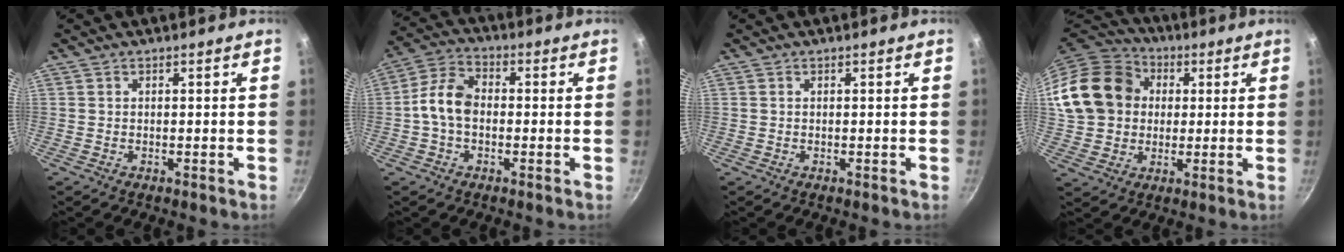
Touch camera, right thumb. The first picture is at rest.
{"total": 7.9, "force": [-0.8, 5.2, 5.9], "torque": [-0.107, 0.031, -0.029]}
{"total": 0.0}
{"total": 18.2, "force": [3.6, 15.0, 9.7], "torque": [-0.163, 0.031, 0.062]}